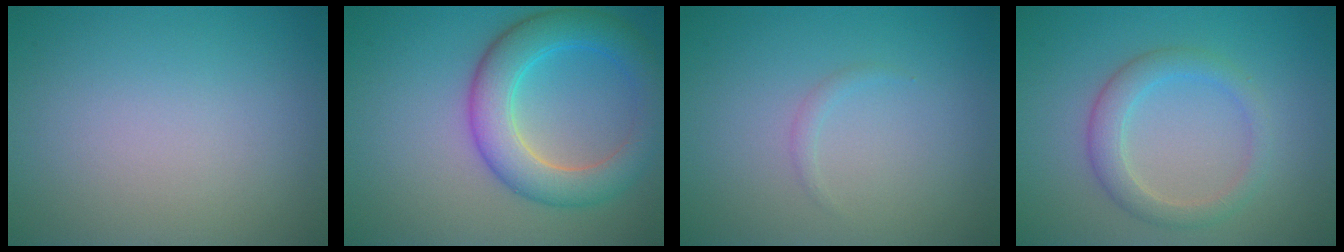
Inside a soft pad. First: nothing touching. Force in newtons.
{"total": 6.4, "press": 6.4, "slide": 0.1}
{"total": 0.7, "press": 0.7, "slide": 0.1}
{"total": 2.9, "press": 2.9, "slide": 0.2}